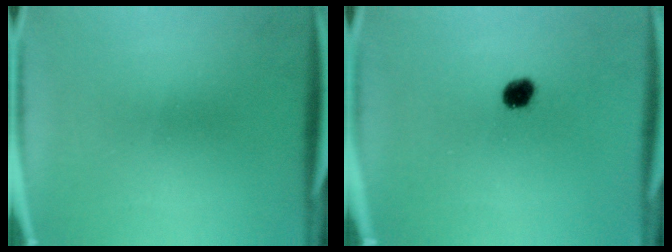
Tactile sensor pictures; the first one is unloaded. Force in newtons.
{"total": 3.5}